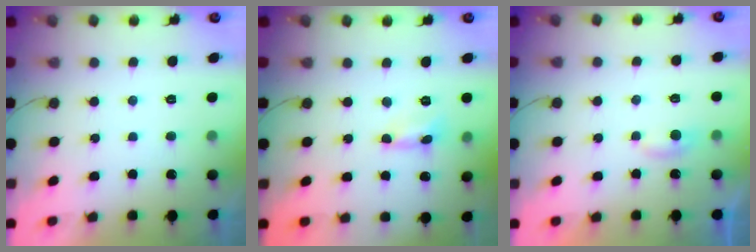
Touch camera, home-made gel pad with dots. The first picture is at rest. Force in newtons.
{"total": 0.6, "press": 0.6, "slide": 0.0}
{"total": 3.2, "press": 3.1, "slide": 0.3}